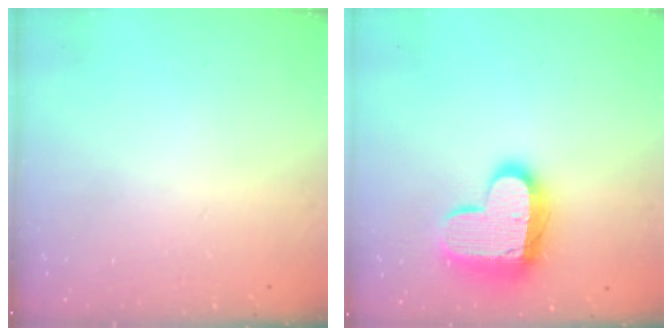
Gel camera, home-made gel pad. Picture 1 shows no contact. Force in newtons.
{"total": 16.7, "press": 16.6, "slide": 1.3}